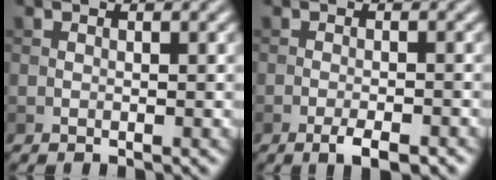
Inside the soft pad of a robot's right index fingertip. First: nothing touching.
{"total": 2.9, "force": [-1.8, 0.6, 2.2], "torque": [-0.040, -0.002, -0.032]}